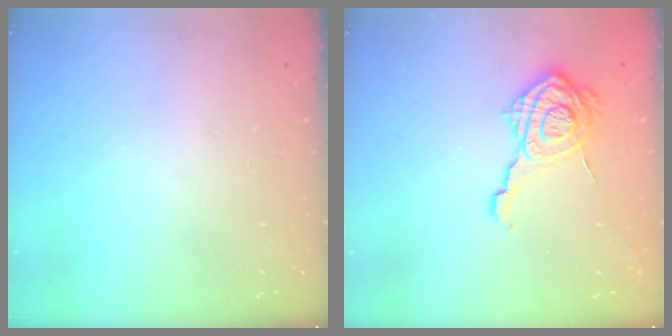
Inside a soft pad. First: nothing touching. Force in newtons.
{"total": 16.1, "press": 16.1, "slide": 0.5}